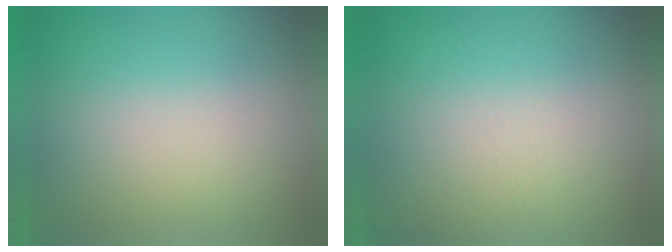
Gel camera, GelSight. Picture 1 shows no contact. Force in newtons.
{"total": 3.6}